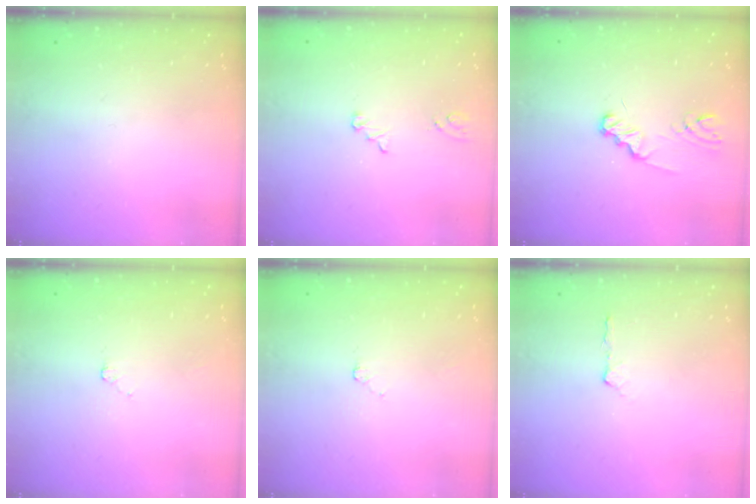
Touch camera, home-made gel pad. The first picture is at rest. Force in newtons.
{"total": 2.1, "press": 2.0, "slide": 0.2}
{"total": 2.4, "press": 2.4, "slide": 0.3}
{"total": 1.3, "press": 1.3, "slide": 0.3}
{"total": 1.3, "press": 1.3, "slide": 0.3}
{"total": 3.1, "press": 3.0, "slide": 0.9}